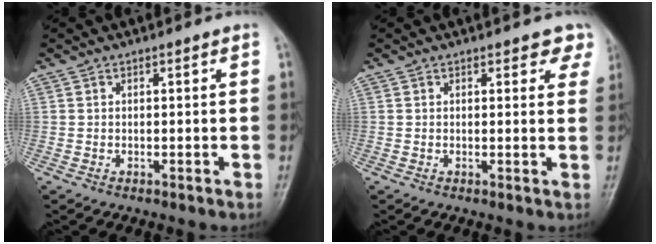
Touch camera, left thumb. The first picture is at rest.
{"total": 3.8, "force": [2.8, 1.8, 1.8], "torque": [0.011, -0.010, 0.022]}